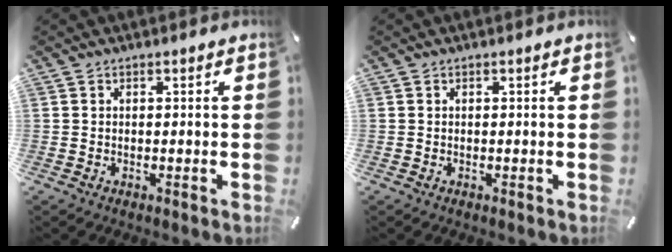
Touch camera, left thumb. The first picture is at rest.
{"total": 0.0}